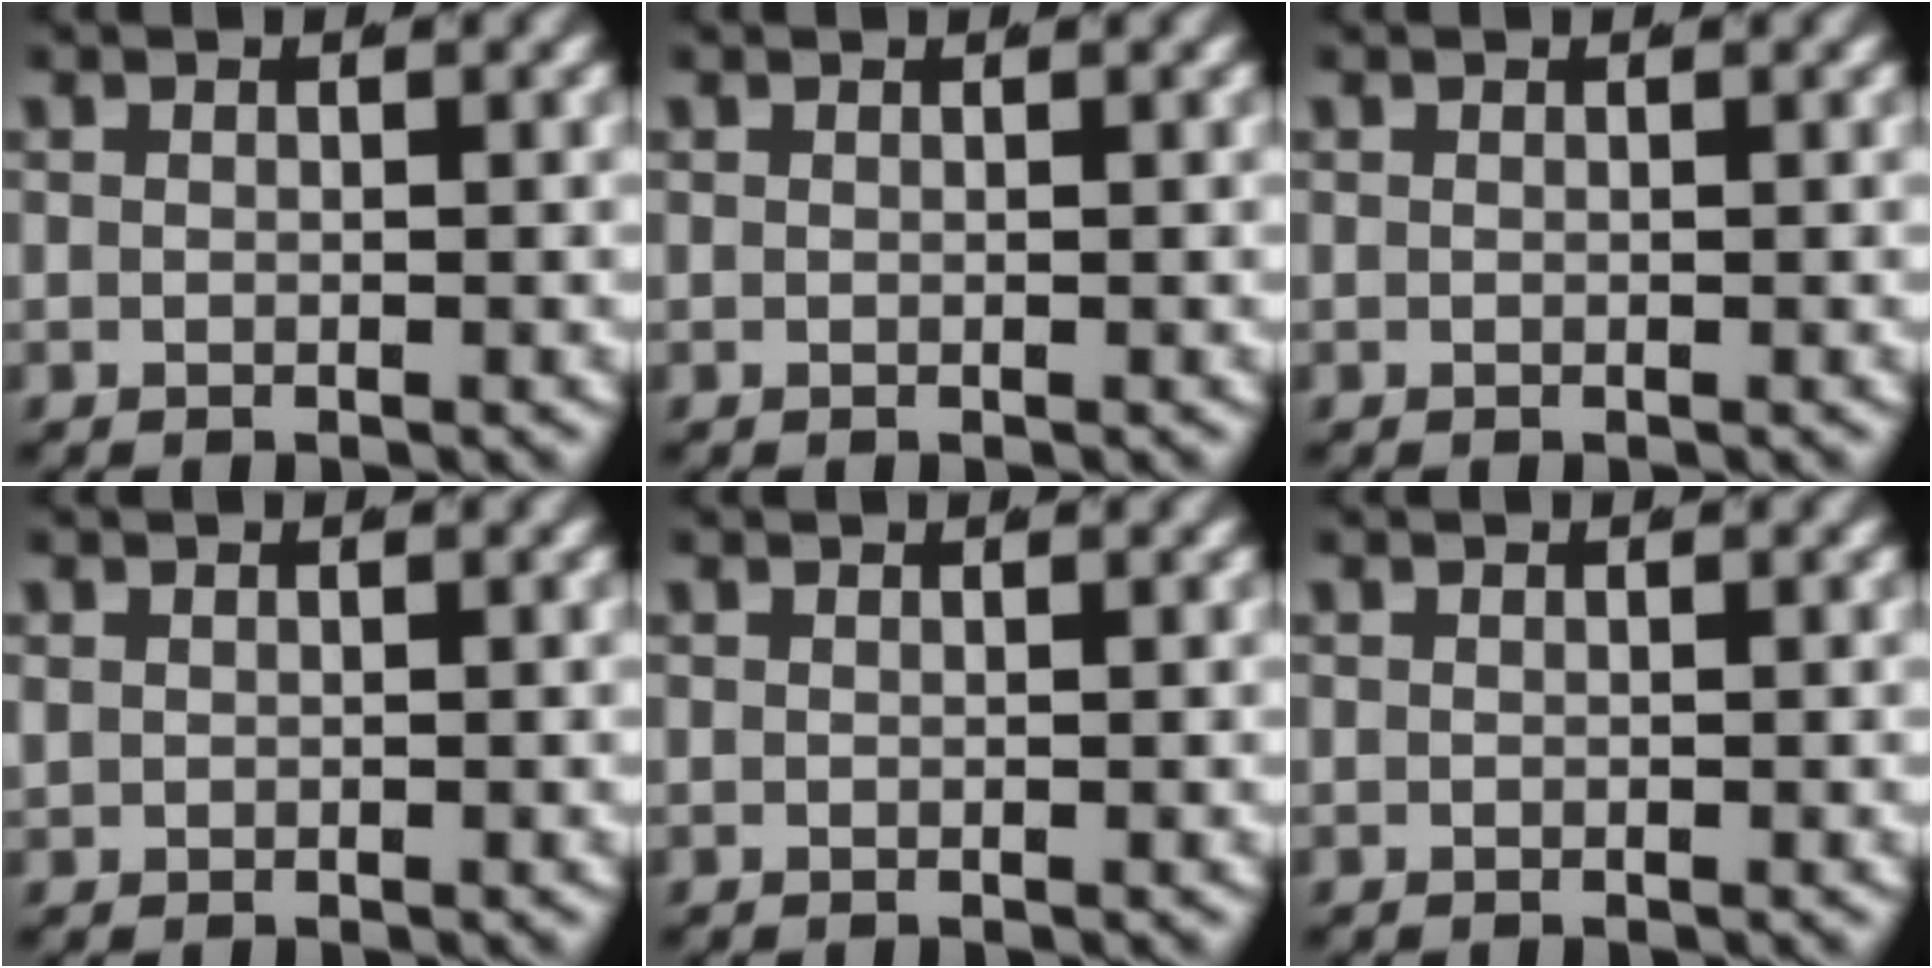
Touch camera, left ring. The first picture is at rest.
{"total": 0.0}
{"total": 0.0}
{"total": 0.5, "force": [0.2, 0.4, 0.3], "torque": [-0.016, -0.006, 0.012]}
{"total": 0.0}
{"total": 0.0}